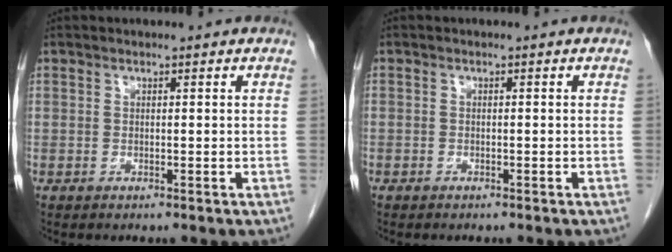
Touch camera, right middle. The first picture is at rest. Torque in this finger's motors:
{"motor_torque": [1.11, -1.03, -0.39, -0.21]}